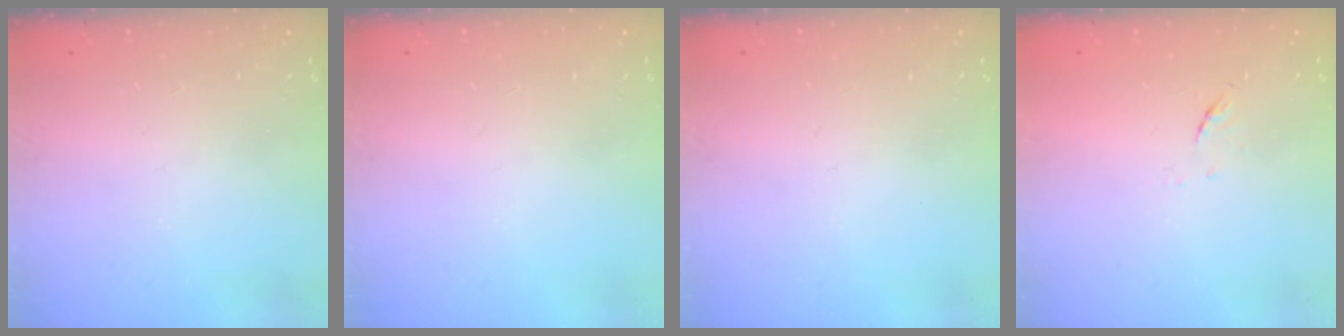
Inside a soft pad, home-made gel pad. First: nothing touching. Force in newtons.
{"total": 0.0}
{"total": 0.0}
{"total": 4.8, "press": 4.7, "slide": 1.0}